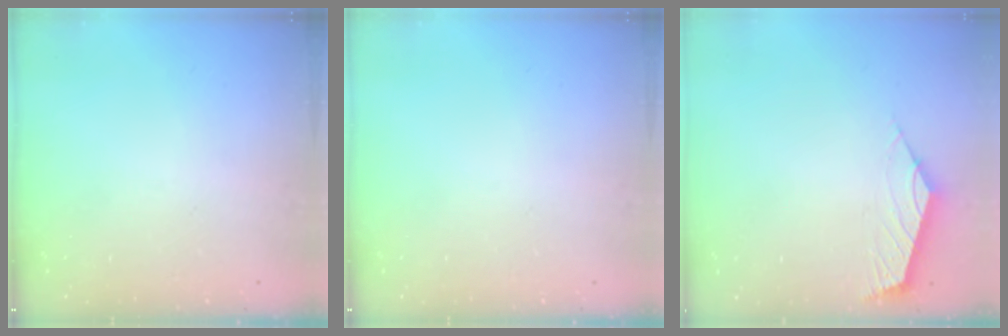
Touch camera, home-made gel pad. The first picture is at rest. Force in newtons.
{"total": 0.0}
{"total": 2.4, "press": 2.3, "slide": 0.6}